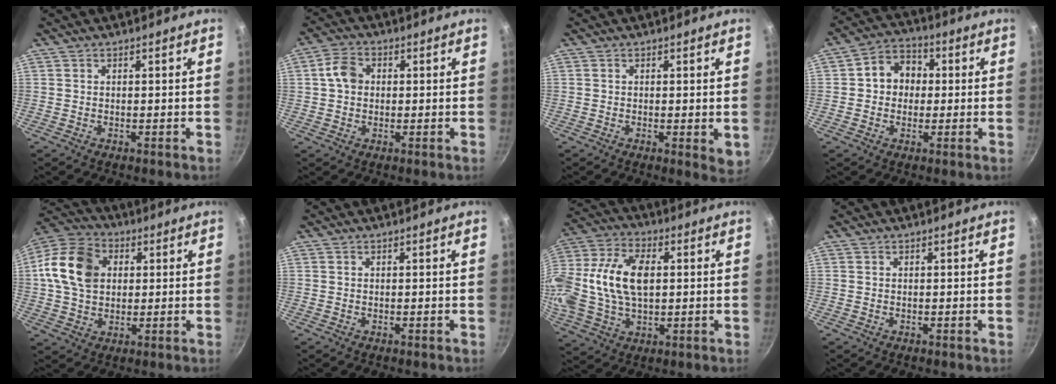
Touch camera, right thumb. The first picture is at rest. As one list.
[{"total": 5.3, "force": [0.6, 4.1, 3.2], "torque": [-0.047, 0.015, 0.001]}, {"total": 3.2, "force": [-0.1, 1.1, 3.0], "torque": [-0.036, -0.010, -0.003]}, {"total": 8.3, "force": [0.7, 7.1, 4.3], "torque": [-0.029, 0.019, -0.004]}, {"total": 14.6, "force": [2.6, 11.0, 9.3], "torque": [-0.156, 0.017, 0.031]}, {"total": 0.0}, {"total": 20.6, "force": [2.1, 12.9, 15.9], "torque": [-0.332, 0.025, 0.033]}, {"total": 0.0}]